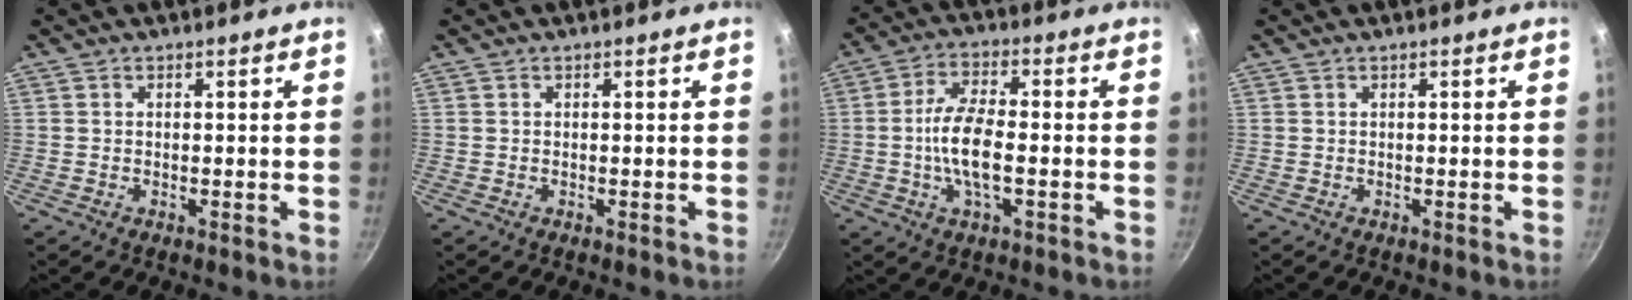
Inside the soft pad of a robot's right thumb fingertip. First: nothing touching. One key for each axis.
{"total": 0.0}
{"total": 9.4, "fx": -1.4, "fy": 3.5, "fz": 8.6, "tx": -0.166, "ty": 0.016, "tz": -0.034}
{"total": 0.0}